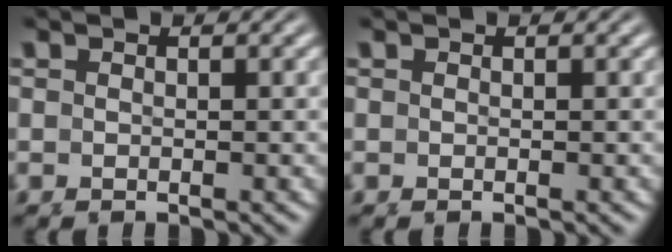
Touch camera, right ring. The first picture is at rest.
{"total": 0.0}